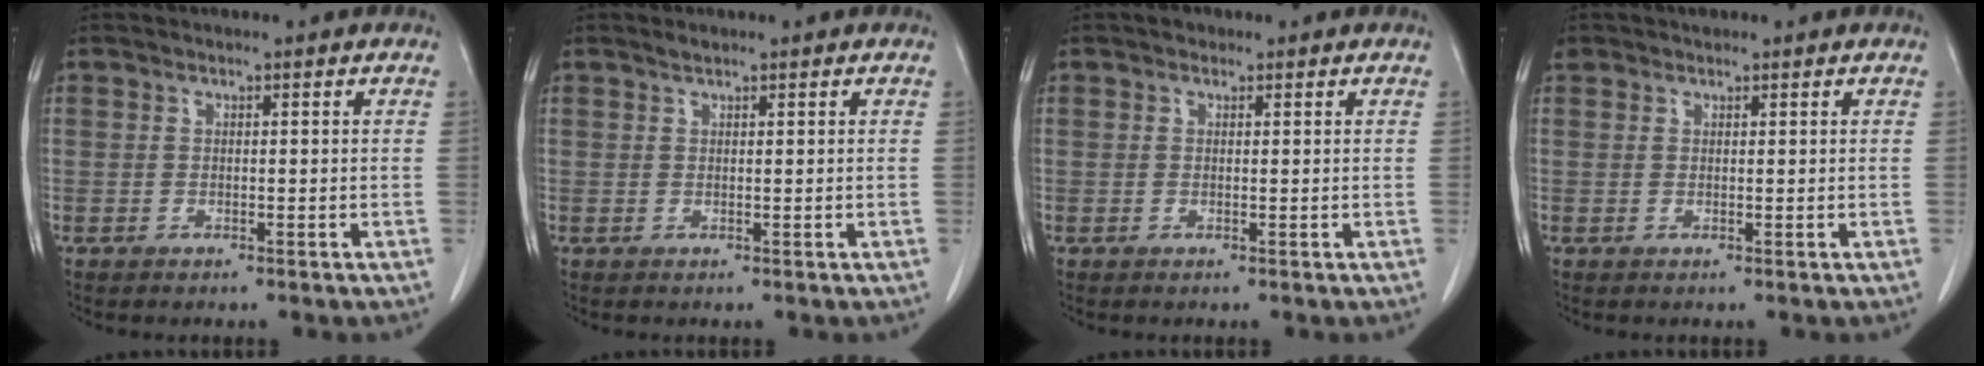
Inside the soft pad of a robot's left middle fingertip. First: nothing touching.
{"total": 0.7, "force": [0.7, 0.1, 0.3], "torque": [-0.012, 0.001, 0.014]}
{"total": 0.8, "force": [0.5, 0.6, 0.2], "torque": [-0.005, 0.005, 0.005]}
{"total": 1.2, "force": [0.9, 0.7, 0.1], "torque": [-0.005, 0.012, 0.016]}